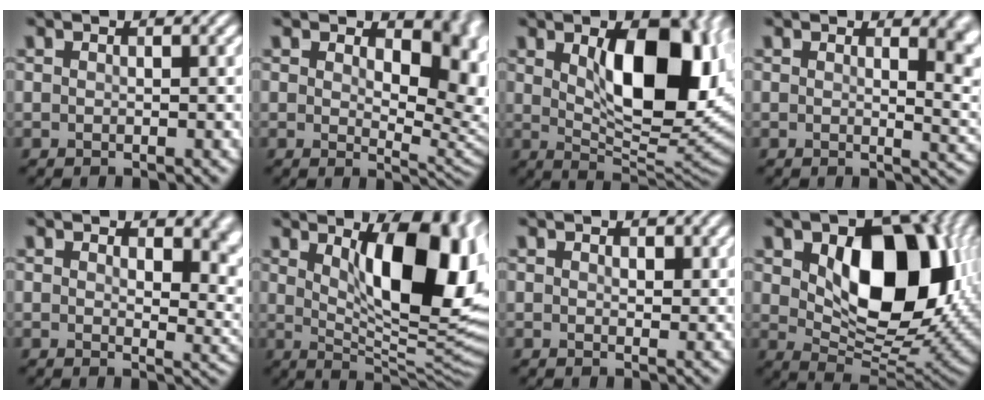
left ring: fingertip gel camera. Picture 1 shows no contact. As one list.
[{"total": 7.8, "force": [2.3, 4.4, 6.1], "torque": [-0.082, -0.019, 0.042]}, {"total": 12.2, "force": [2.5, 5.5, 10.6], "torque": [-0.145, -0.003, 0.045]}, {"total": 4.7, "force": [1.8, 1.9, 3.9], "torque": [-0.022, -0.006, 0.029]}, {"total": 5.3, "force": [2.0, 2.9, 4.0], "torque": [-0.041, -0.017, 0.039]}, {"total": 13.6, "force": [3.5, 5.3, 12.0], "torque": [-0.147, -0.002, 0.053]}, {"total": 1.3, "force": [0.7, 0.7, 0.8], "torque": [-0.010, -0.004, 0.015]}, {"total": 12.4, "force": [2.6, 7.5, 9.6], "torque": [-0.137, -0.008, 0.052]}]